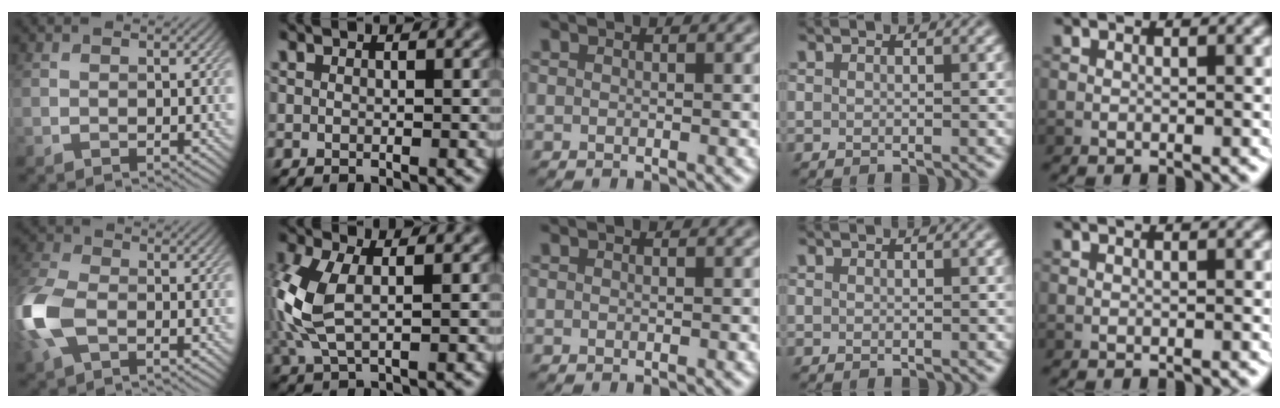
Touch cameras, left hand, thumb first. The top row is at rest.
{"thumb": {"total": 9.3, "force": [-2.5, 5.6, 7.0], "torque": [-0.208, -0.009, -0.062]}, "index": {"total": 5.8, "force": [0.3, 3.0, 5.0], "torque": [-0.138, 0.003, 0.006]}}